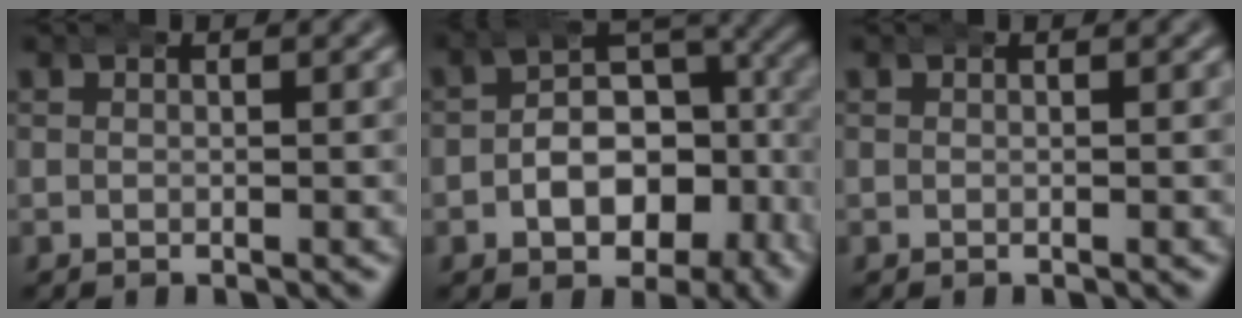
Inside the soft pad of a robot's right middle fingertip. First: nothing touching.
{"total": 8.9, "force": [-1.2, 6.5, 6.0], "torque": [-0.076, -0.010, -0.018]}
{"total": 0.0}